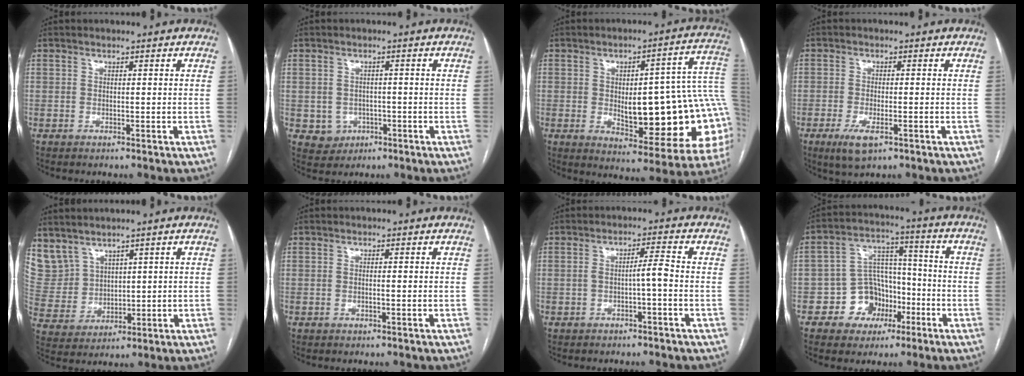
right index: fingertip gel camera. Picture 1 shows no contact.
{"total": 3.8, "force": [-1.0, 3.6, 0.7], "torque": [0.000, 0.007, -0.006]}
{"total": 22.3, "force": [-1.3, 6.6, 21.2], "torque": [-0.198, 0.028, 0.004]}
{"total": 4.6, "force": [-2.3, 1.4, 3.7], "torque": [-0.072, -0.008, -0.034]}
{"total": 9.3, "force": [6.4, 6.4, 2.0], "torque": [-0.066, 0.021, 0.161]}
{"total": 0.6, "force": [-0.1, 0.0, 0.5], "torque": [-0.011, 0.001, -0.002]}
{"total": 3.0, "force": [-0.9, 0.0, 2.8], "torque": [-0.044, 0.008, -0.016]}
{"total": 9.3, "force": [-4.0, 7.5, 3.7], "torque": [-0.064, 0.032, -0.059]}